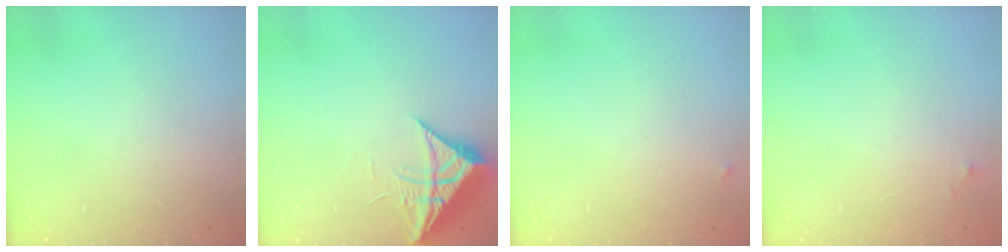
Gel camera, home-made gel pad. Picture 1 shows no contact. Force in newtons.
{"total": 10.0, "press": 9.9, "slide": 1.0}
{"total": 3.3, "press": 3.3, "slide": 0.4}
{"total": 3.3, "press": 3.2, "slide": 0.5}